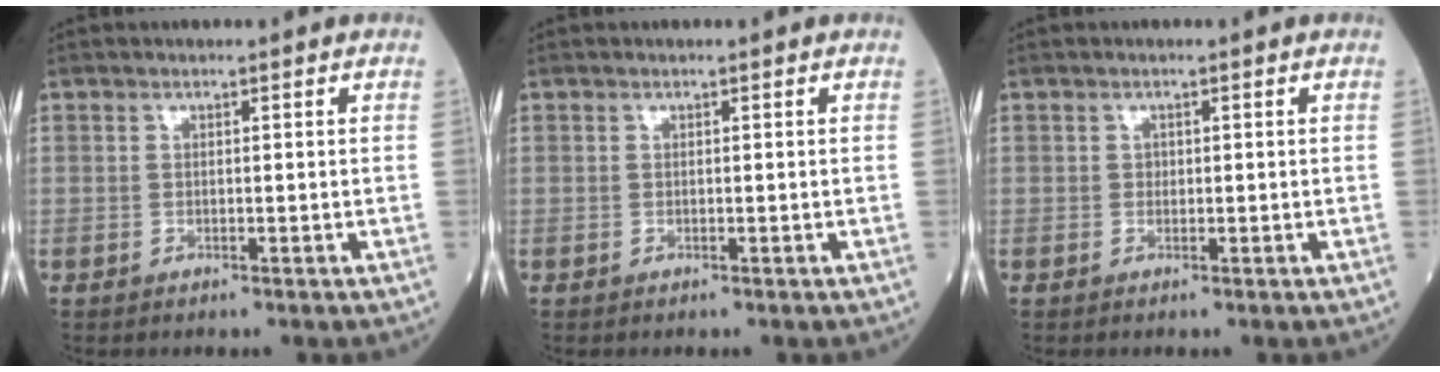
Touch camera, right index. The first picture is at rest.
{"total": 0.0}
{"total": 0.6, "force": [0.0, 0.5, 0.2], "torque": [0.000, 0.002, -0.001]}